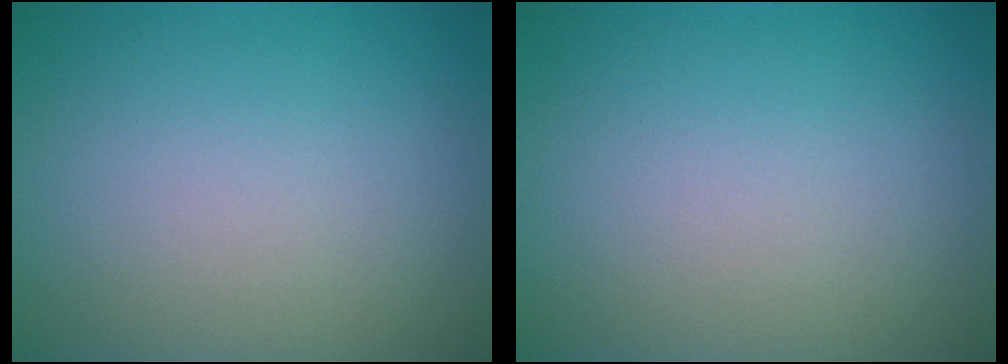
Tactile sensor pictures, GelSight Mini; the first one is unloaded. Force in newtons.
{"total": 0.0}